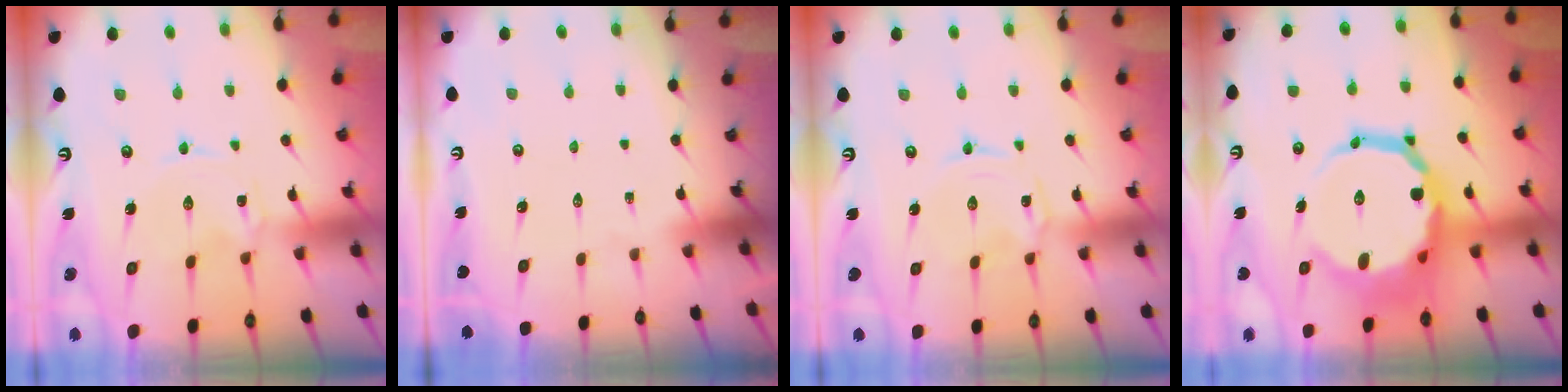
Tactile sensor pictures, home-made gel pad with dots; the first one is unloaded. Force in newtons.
{"total": 0.0}
{"total": 1.2, "press": 1.2, "slide": 0.2}
{"total": 18.8, "press": 18.4, "slide": 3.7}